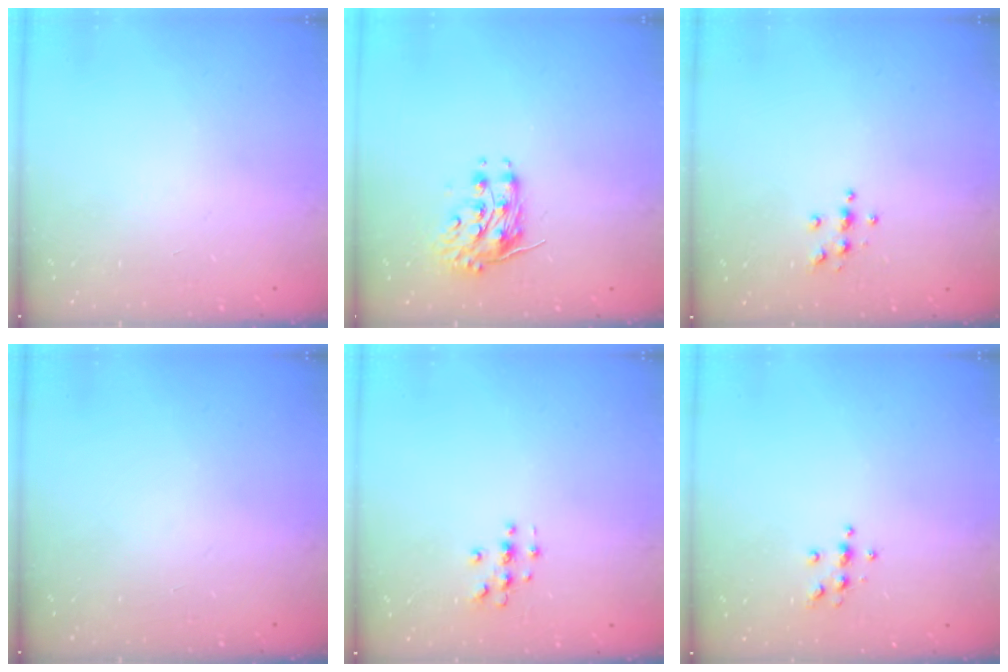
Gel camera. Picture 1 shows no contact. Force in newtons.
{"total": 8.2, "press": 8.2, "slide": 0.3}
{"total": 3.8, "press": 3.8, "slide": 0.4}
{"total": 0.0}
{"total": 2.9, "press": 2.9, "slide": 0.3}
{"total": 4.5, "press": 4.4, "slide": 0.6}